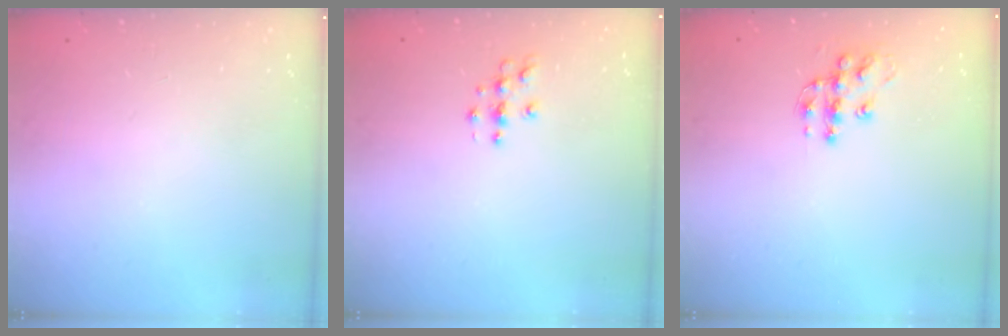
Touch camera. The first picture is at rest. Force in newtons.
{"total": 4.1, "press": 4.1, "slide": 0.5}
{"total": 10.7, "press": 10.7, "slide": 0.6}